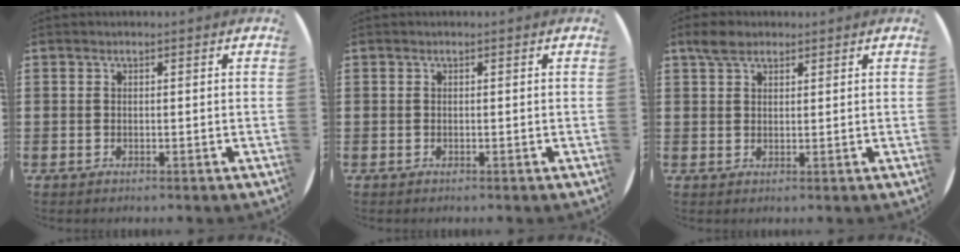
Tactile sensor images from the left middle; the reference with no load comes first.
{"total": 0.0}
{"total": 3.0, "force": [2.3, 1.4, 1.2], "torque": [-0.020, 0.004, 0.043]}